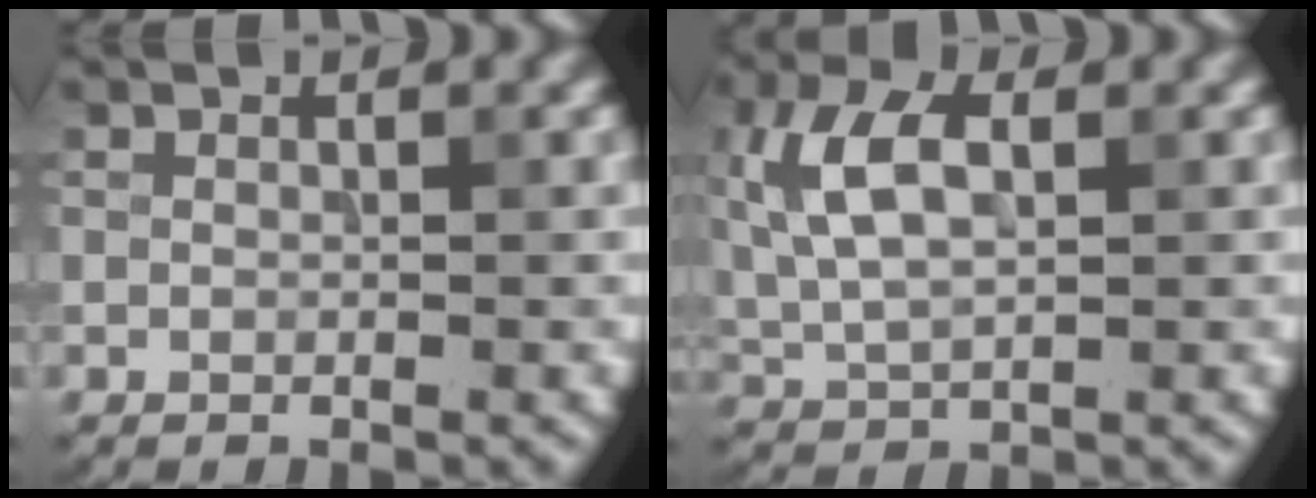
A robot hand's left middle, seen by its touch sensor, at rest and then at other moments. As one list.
[{"total": 6.7, "force": [1.6, 3.5, 5.4], "torque": [-0.120, 0.013, 0.026]}]